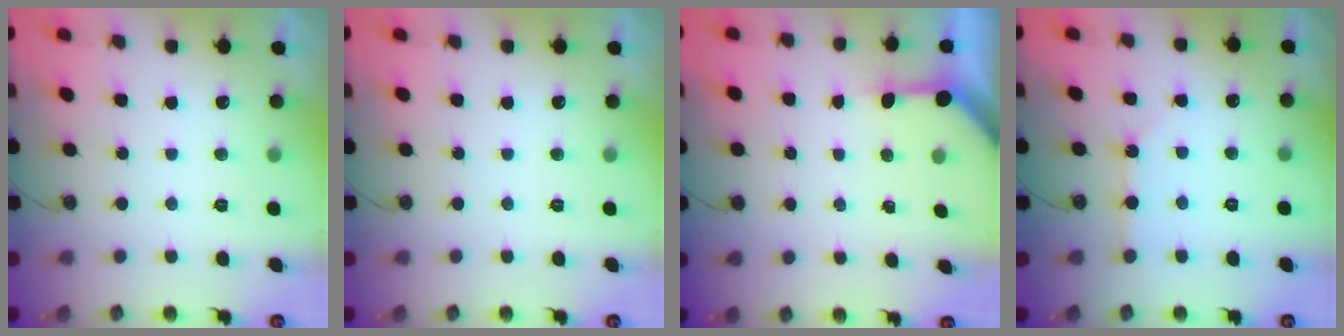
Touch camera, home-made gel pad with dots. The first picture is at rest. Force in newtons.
{"total": 0.0}
{"total": 3.3, "press": 3.3, "slide": 0.4}
{"total": 1.8, "press": 1.8, "slide": 0.1}